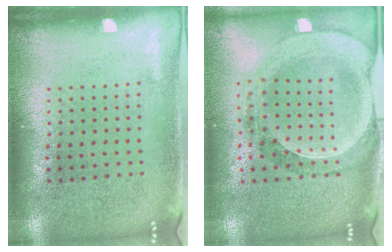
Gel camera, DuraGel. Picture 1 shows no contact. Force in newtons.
{"total": 1.4, "press": 1.4, "slide": 0.2}